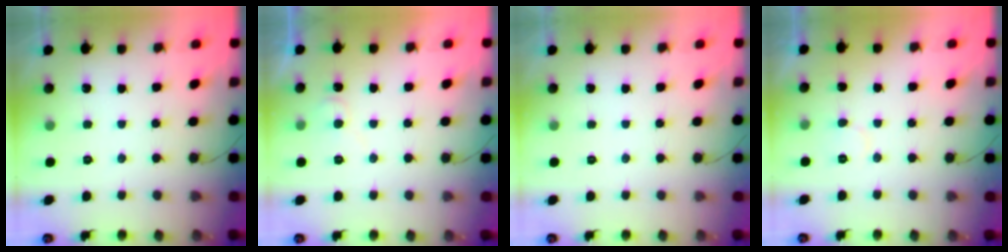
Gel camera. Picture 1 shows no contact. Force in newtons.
{"total": 6.0, "press": 6.0, "slide": 0.6}
{"total": 0.0}
{"total": 3.9, "press": 3.9, "slide": 0.3}